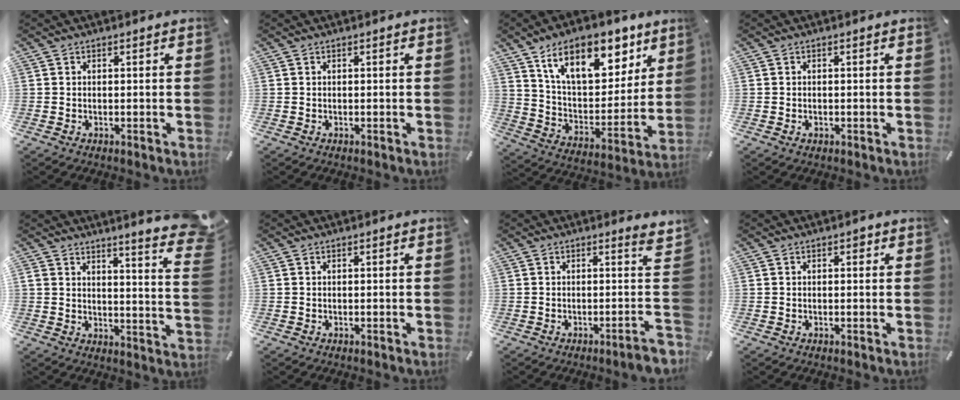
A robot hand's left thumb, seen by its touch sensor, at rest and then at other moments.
{"total": 0.0}
{"total": 18.7, "force": [11.8, 10.2, 10.4], "torque": [-0.168, -0.060, 0.207]}
{"total": 0.9, "force": [-0.2, 0.6, 0.5], "torque": [-0.010, 0.001, -0.004]}
{"total": 7.7, "force": [6.1, 1.5, 4.4], "torque": [-0.057, -0.072, 0.100]}
{"total": 0.0}
{"total": 8.2, "force": [-0.7, 0.2, 8.2], "torque": [-0.122, -0.021, -0.013]}
{"total": 0.9, "force": [0.3, 0.7, 0.5], "torque": [-0.002, 0.002, 0.002]}